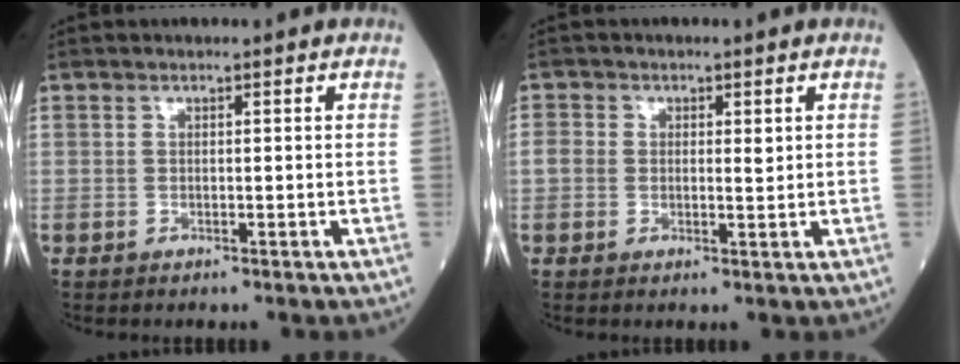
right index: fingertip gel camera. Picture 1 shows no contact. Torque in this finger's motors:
{"motor_torque": [0.06, -0.12, 0.01, 0.00]}